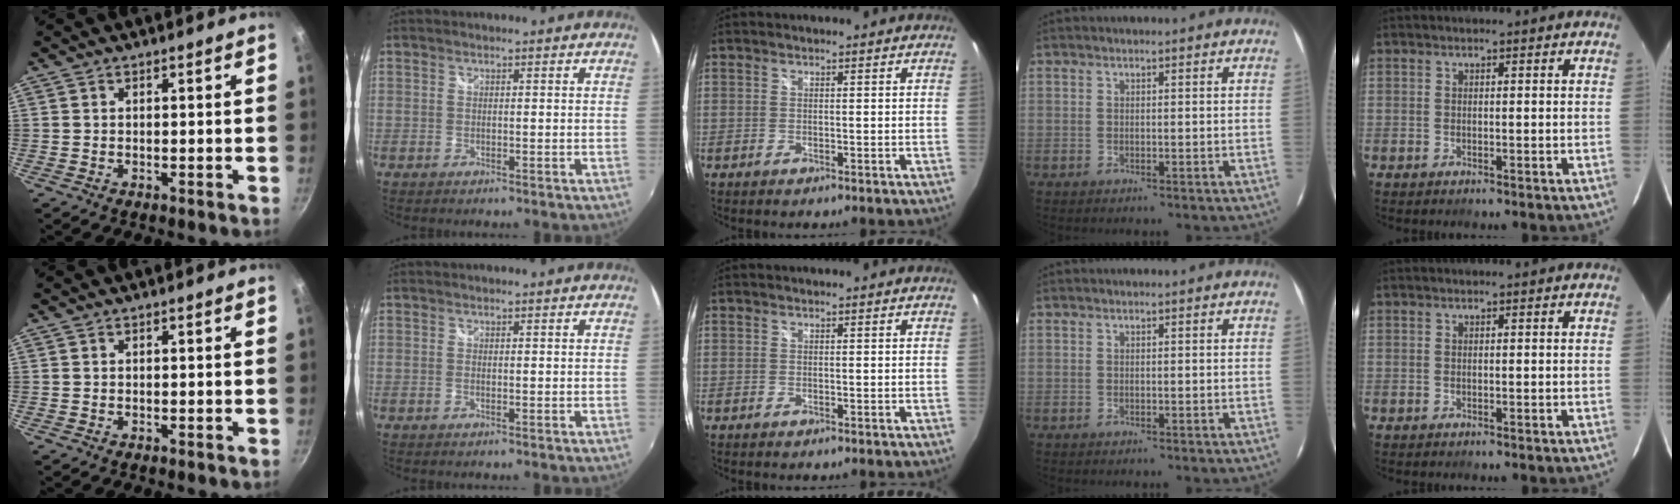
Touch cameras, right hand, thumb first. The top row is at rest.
{}